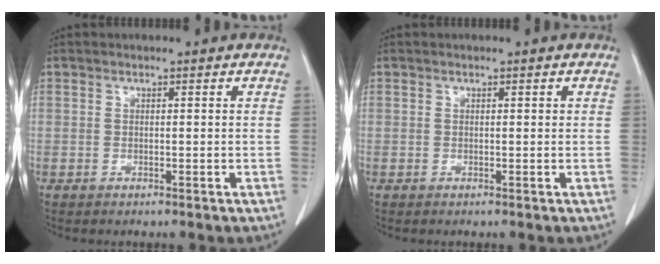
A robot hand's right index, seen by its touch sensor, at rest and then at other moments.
{"total": 0.0}